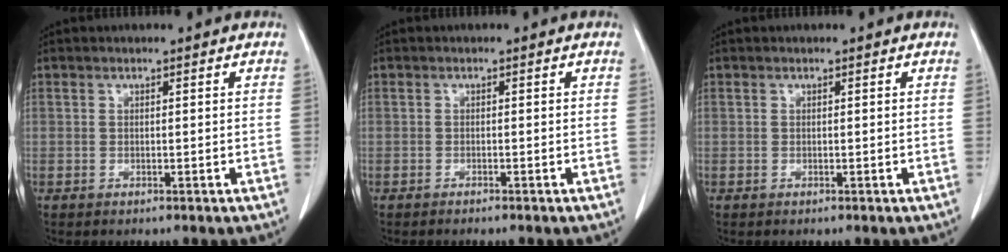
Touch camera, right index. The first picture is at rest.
{"total": 1.3, "force": [-1.1, -0.1, 0.6], "torque": [-0.012, -0.001, -0.012]}
{"total": 0.0}